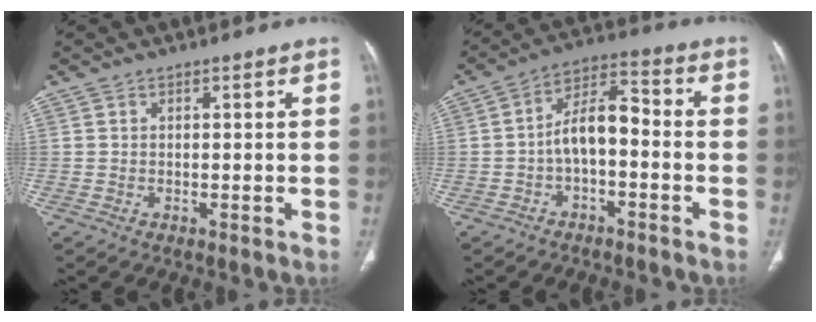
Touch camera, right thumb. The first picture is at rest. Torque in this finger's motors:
{"motor_torque": [0.23, 0.39, 1.00, -0.19, 0.05]}